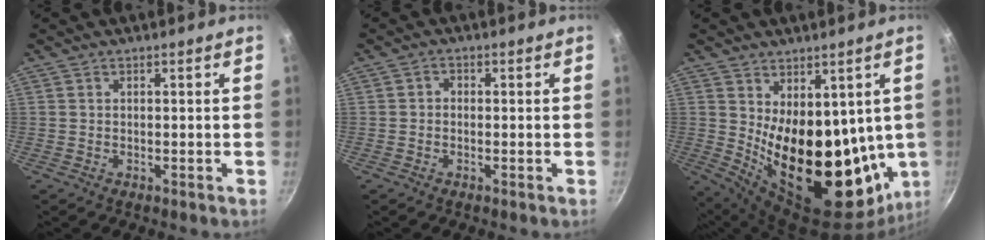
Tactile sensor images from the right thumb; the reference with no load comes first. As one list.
[{"total": 1.5, "force": [-0.3, 1.3, 0.7], "torque": [-0.011, 0.006, -0.009]}, {"total": 23.6, "force": [2.1, 12.8, 19.7], "torque": [-0.250, -0.065, 0.063]}]